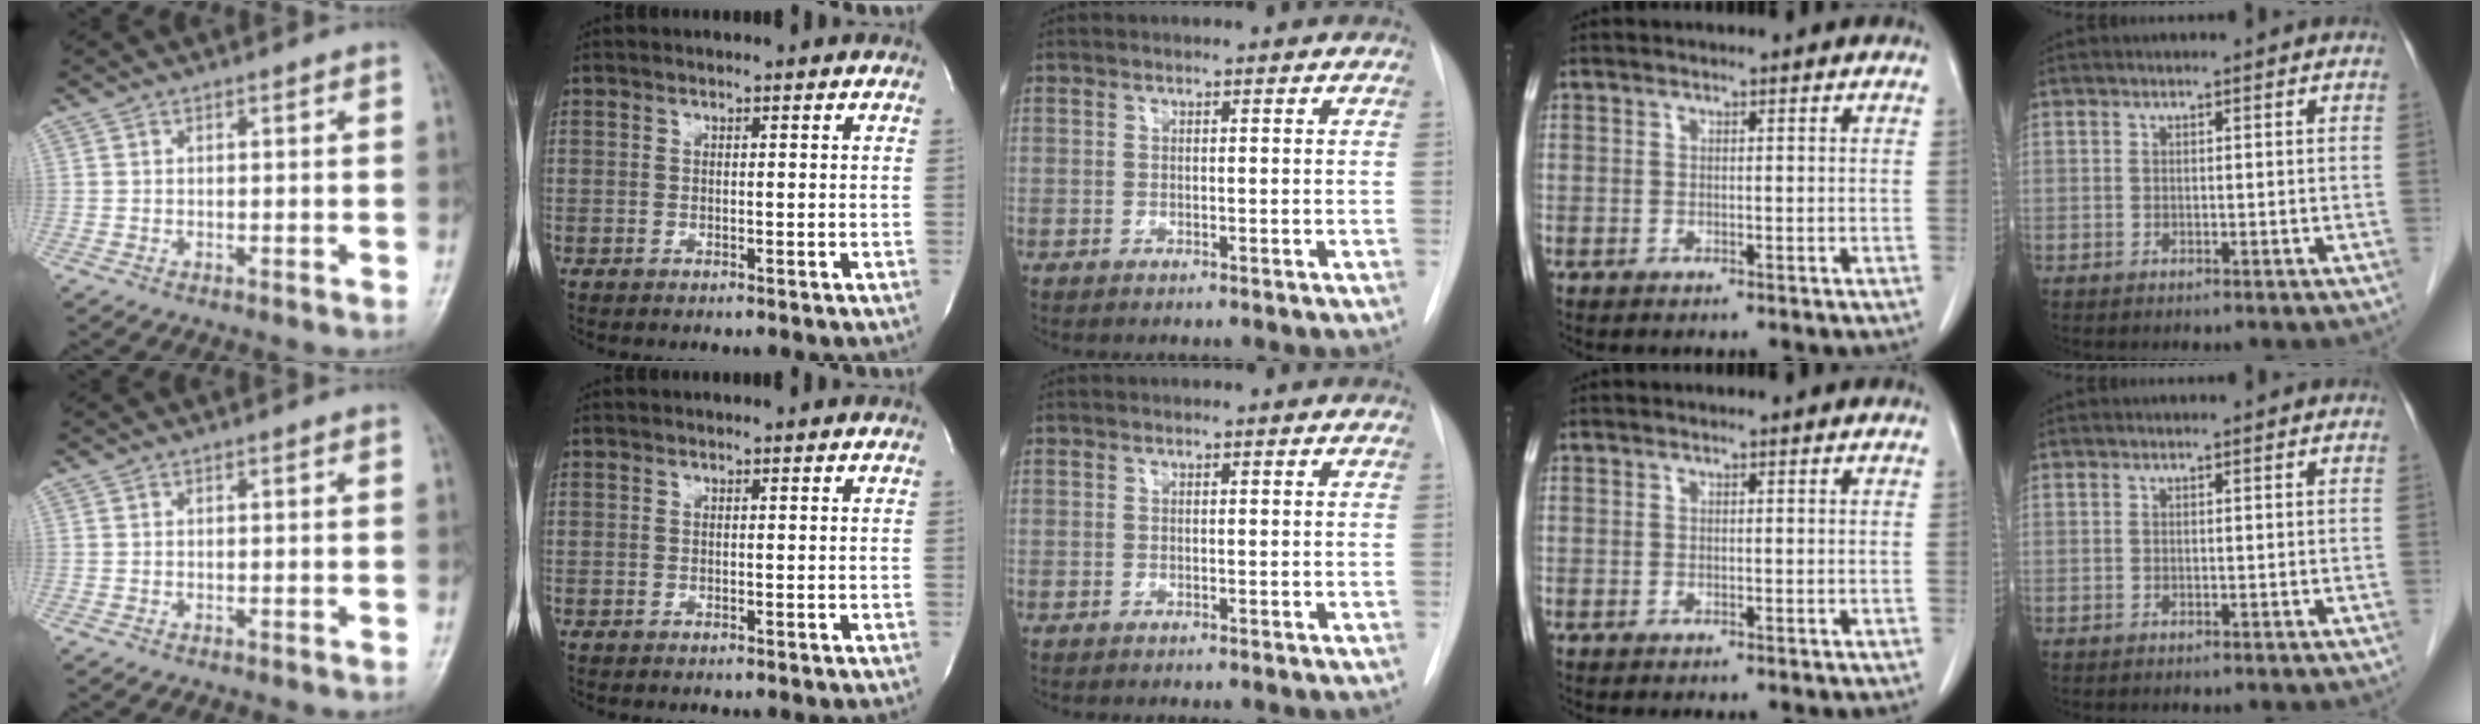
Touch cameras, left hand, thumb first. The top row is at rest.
{}